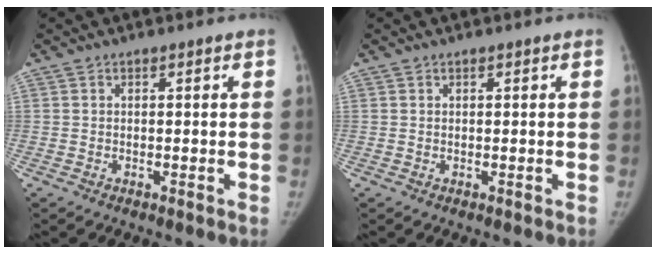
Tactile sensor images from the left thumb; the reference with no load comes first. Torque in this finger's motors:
{"motor_torque": [-0.26, 0.33, 0.02, -0.04, 0.00]}